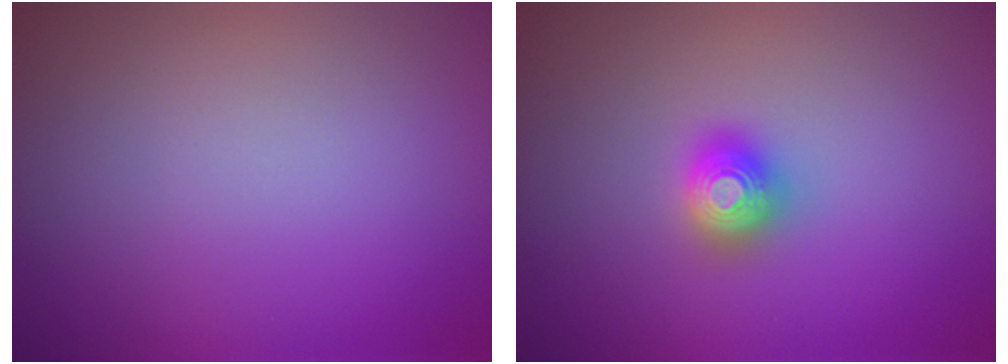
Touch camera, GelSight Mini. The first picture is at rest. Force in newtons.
{"total": 2.0, "press": 2.0, "slide": 0.2}